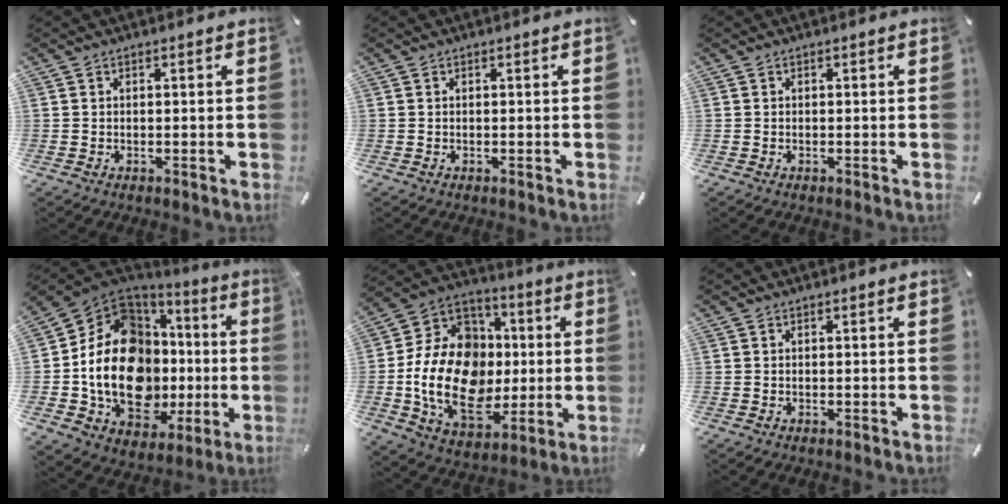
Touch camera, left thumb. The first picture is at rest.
{"total": 0.0}
{"total": 0.0}
{"total": 22.1, "force": [-1.7, 15.4, 15.7], "torque": [-0.328, -0.023, -0.024]}
{"total": 22.3, "force": [-2.6, 17.1, 14.1], "torque": [-0.281, 0.005, -0.032]}
{"total": 0.0}